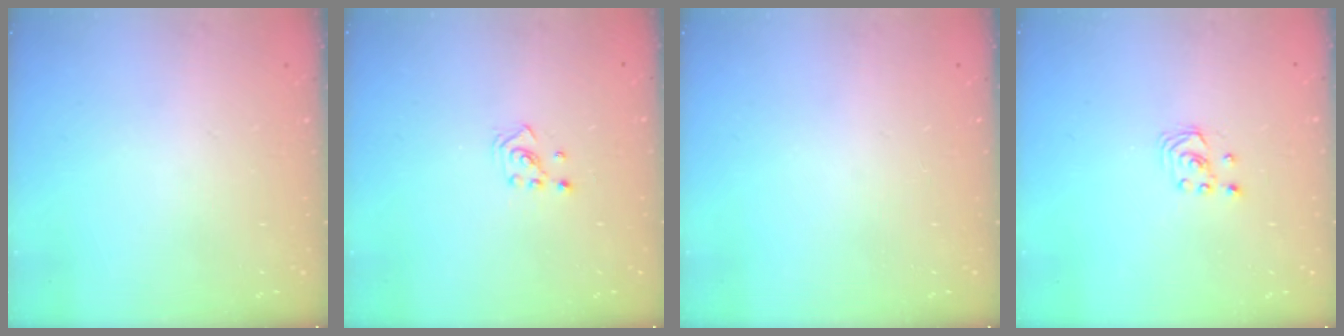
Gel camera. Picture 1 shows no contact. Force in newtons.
{"total": 2.1, "press": 2.1, "slide": 0.3}
{"total": 0.0}
{"total": 1.9, "press": 1.9, "slide": 0.2}